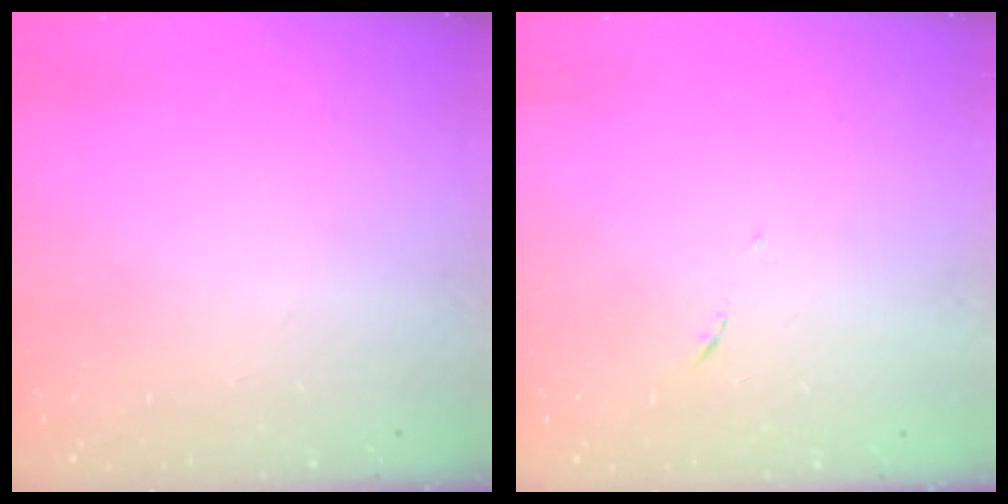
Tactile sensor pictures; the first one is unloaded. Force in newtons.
{"total": 5.0, "press": 5.0, "slide": 0.3}